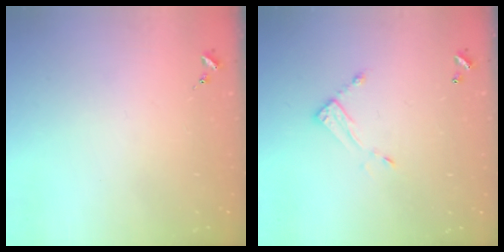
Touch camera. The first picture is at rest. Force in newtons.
{"total": 7.2, "press": 7.2, "slide": 0.3}